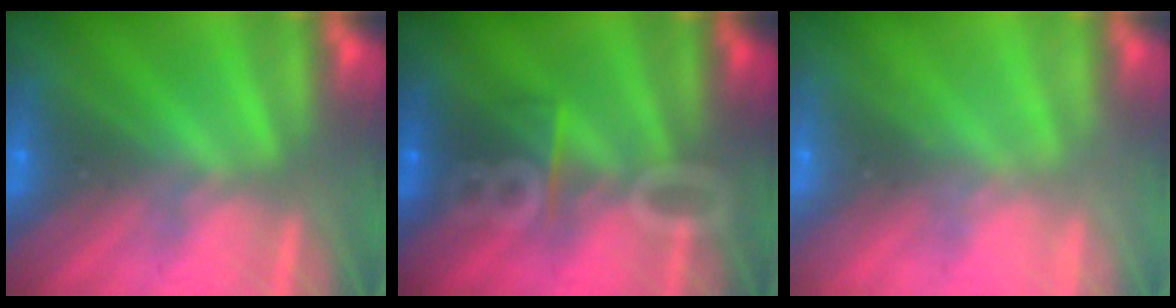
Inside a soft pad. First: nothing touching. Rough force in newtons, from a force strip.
{"total": 3.0}
{"total": 2.3}